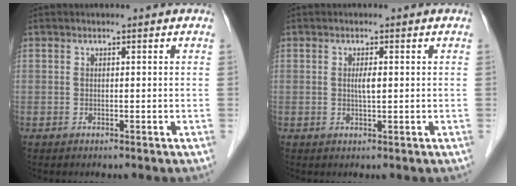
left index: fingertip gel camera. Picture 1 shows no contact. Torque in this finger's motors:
{"motor_torque": [0.43, 0.05, 0.11, 0.01]}